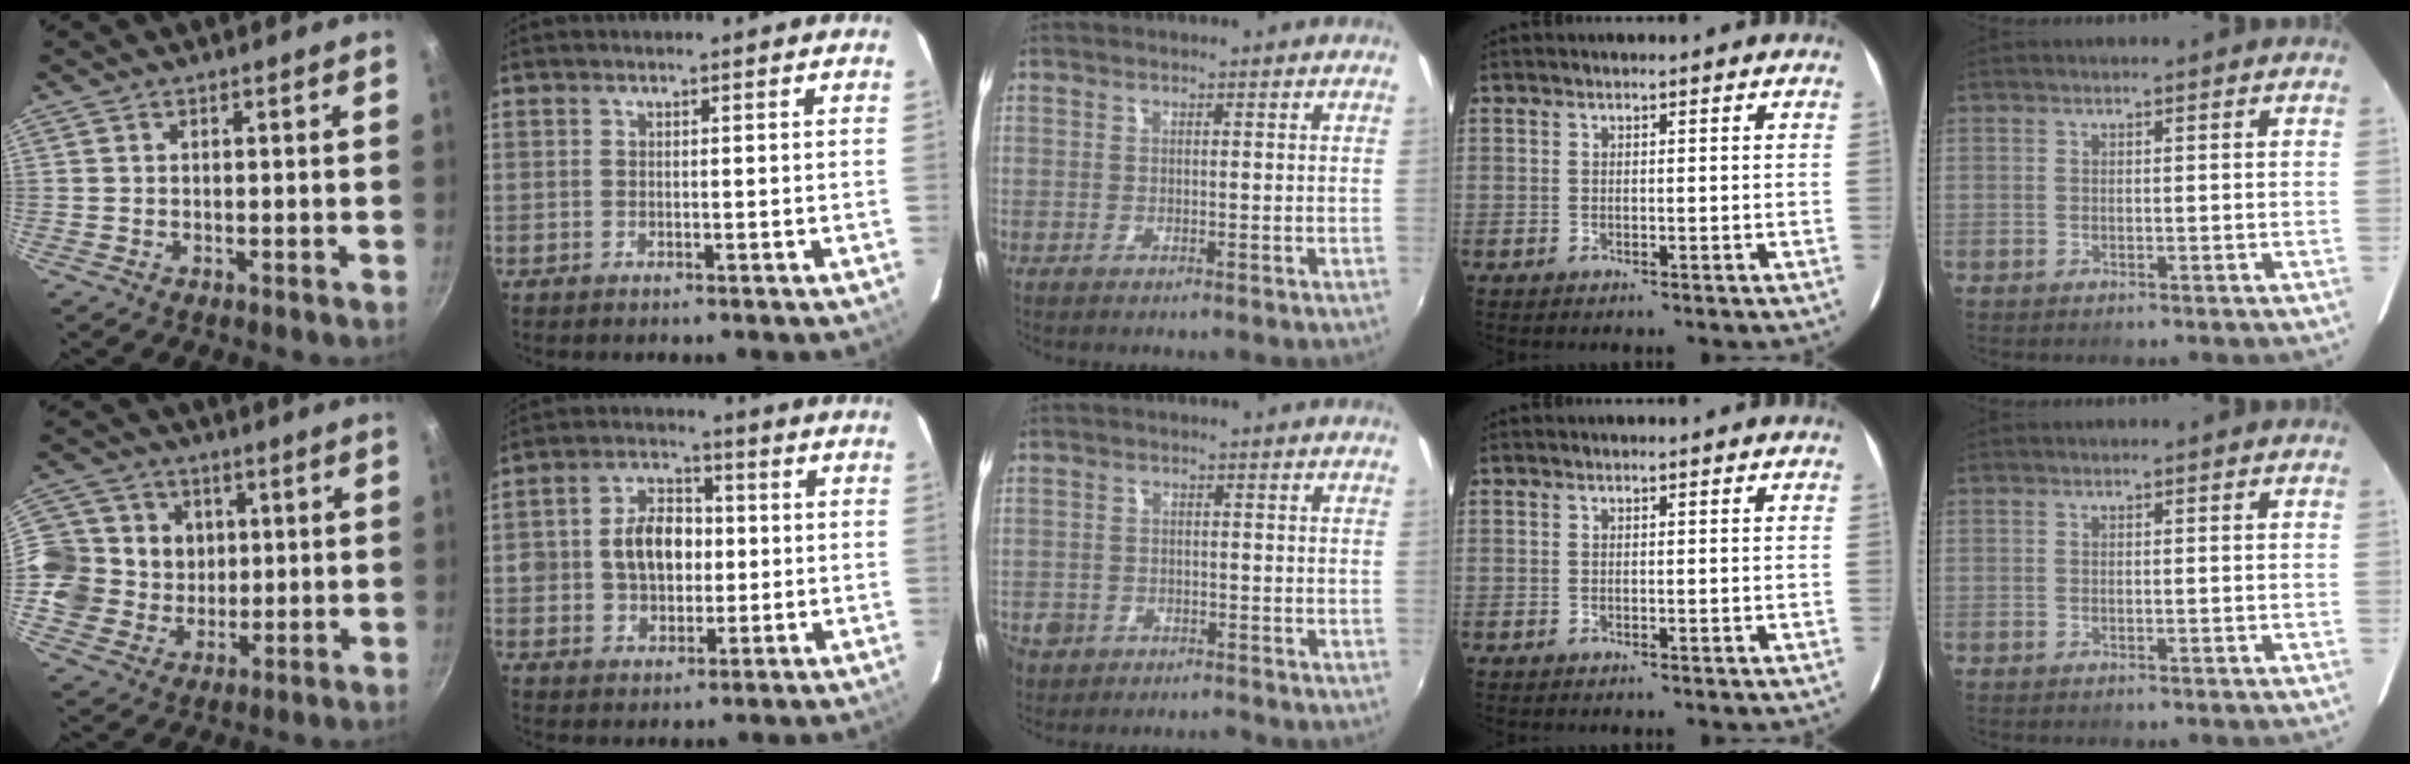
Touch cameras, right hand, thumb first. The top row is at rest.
{"thumb": {"total": 13.2, "force": [2.2, 12.3, 4.4], "torque": [-0.053, -0.002, 0.032]}, "index": {"total": 9.8, "force": [0.2, 7.2, 6.6], "torque": [-0.126, 0.027, 0.011]}, "middle": {"total": 4.7, "force": [-3.0, 3.4, 1.1], "torque": [-0.044, -0.003, -0.051]}}